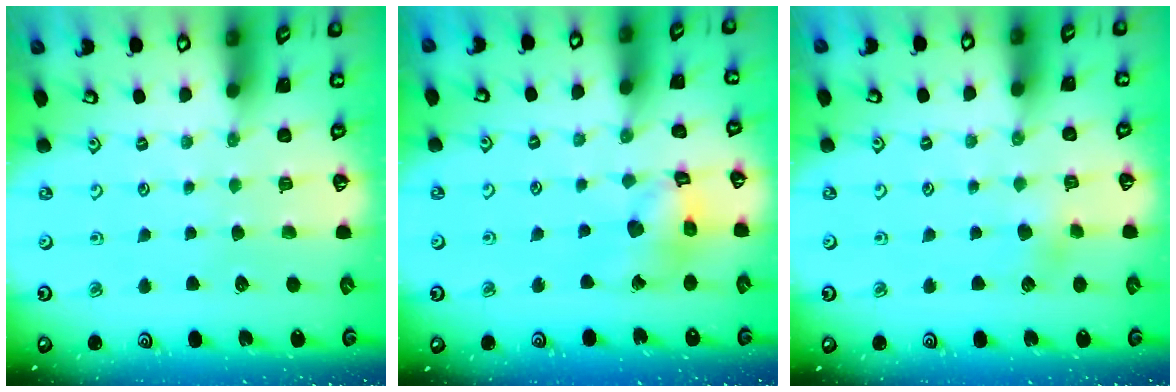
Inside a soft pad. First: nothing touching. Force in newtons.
{"total": 12.2, "press": 12.1, "slide": 1.4}
{"total": 3.5, "press": 3.4, "slide": 0.5}